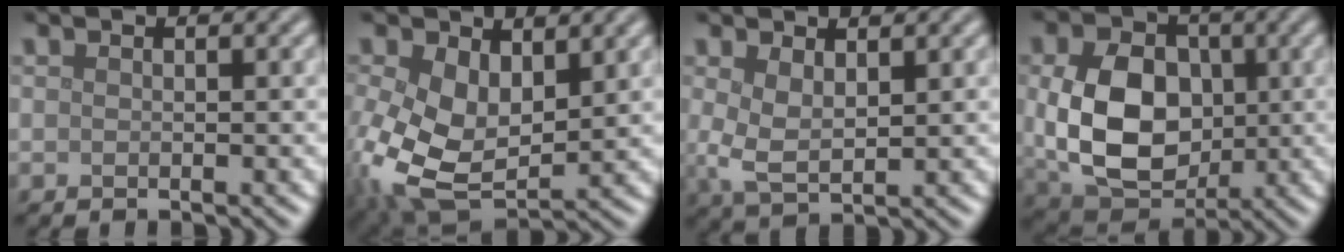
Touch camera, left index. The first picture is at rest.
{"total": 9.4, "force": [-0.1, 6.0, 7.2], "torque": [-0.179, -0.020, 0.007]}
{"total": 3.1, "force": [0.8, 1.6, 2.5], "torque": [-0.060, 0.000, 0.018]}
{"total": 10.1, "force": [0.2, 7.5, 6.8], "torque": [-0.154, -0.013, 0.011]}